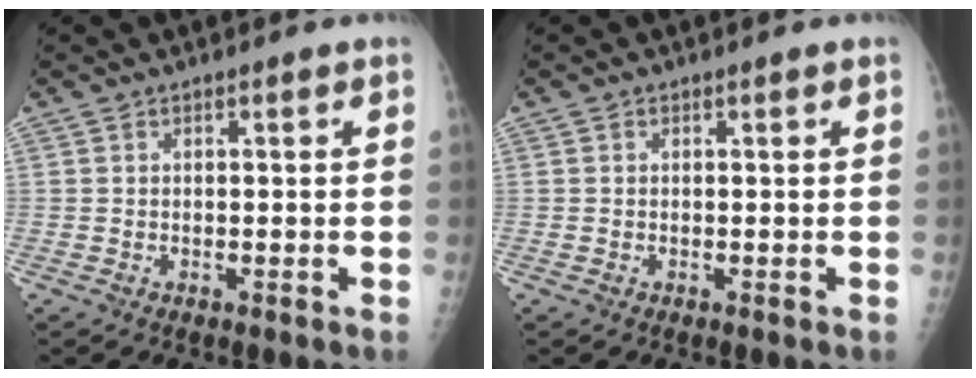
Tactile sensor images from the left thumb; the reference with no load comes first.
{"total": 0.0}